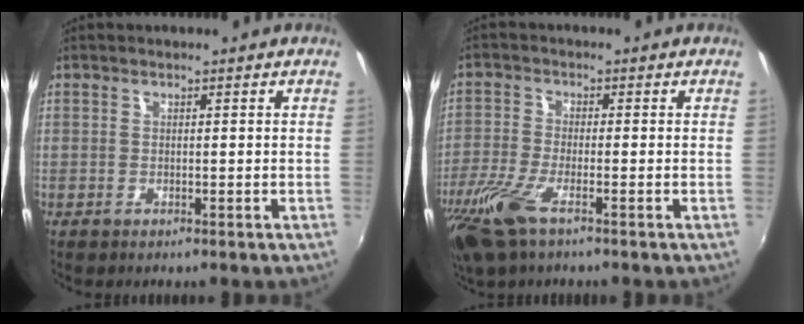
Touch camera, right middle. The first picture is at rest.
{"total": 9.1, "force": [-5.6, 2.3, 6.8], "torque": [-0.168, -0.026, -0.114]}